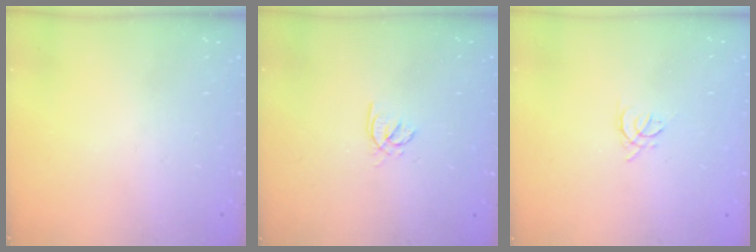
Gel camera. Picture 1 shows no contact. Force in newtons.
{"total": 1.9, "press": 1.8, "slide": 0.4}
{"total": 2.4, "press": 2.3, "slide": 0.6}